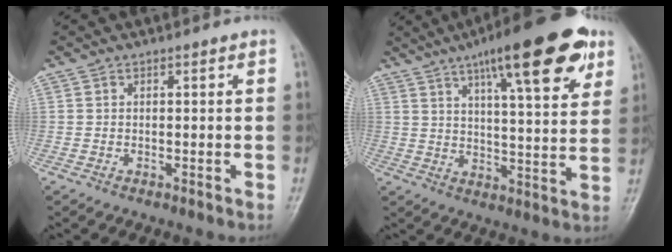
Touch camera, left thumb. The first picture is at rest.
{"total": 20.7, "force": [11.5, 5.4, 16.4], "torque": [-0.215, -0.023, 0.167]}